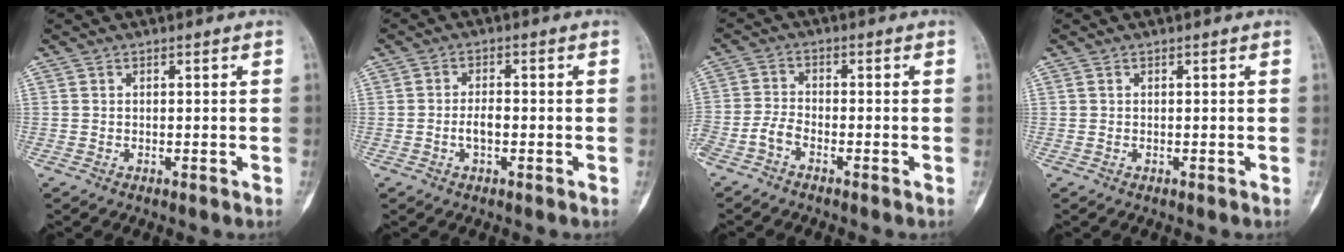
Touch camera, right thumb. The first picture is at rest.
{"total": 2.8, "force": [-0.8, 1.2, 2.3], "torque": [-0.046, 0.009, -0.016]}
{"total": 3.6, "force": [-2.4, 1.5, 2.2], "torque": [-0.054, 0.016, -0.053]}
{"total": 0.0}